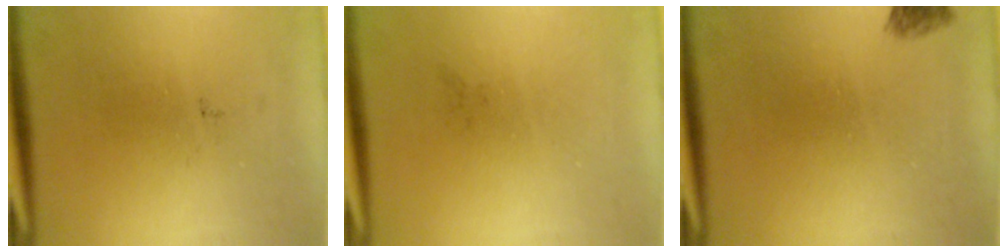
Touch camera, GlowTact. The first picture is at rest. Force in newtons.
{"total": 0.0}
{"total": 2.6}